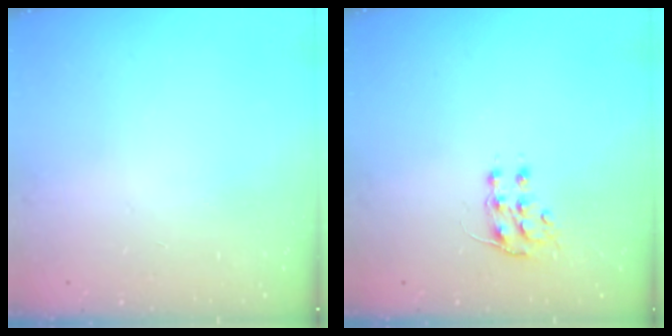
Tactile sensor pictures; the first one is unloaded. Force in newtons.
{"total": 6.4, "press": 6.4, "slide": 0.5}